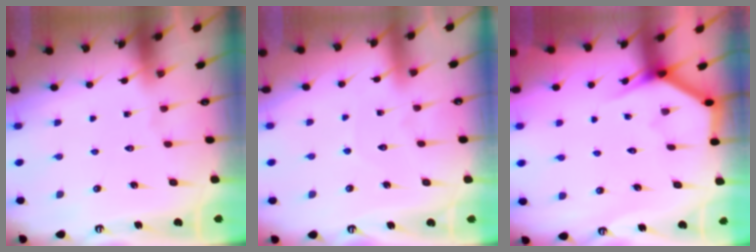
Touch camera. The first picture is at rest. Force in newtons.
{"total": 2.6, "press": 2.6, "slide": 0.3}
{"total": 3.8, "press": 3.8, "slide": 0.3}